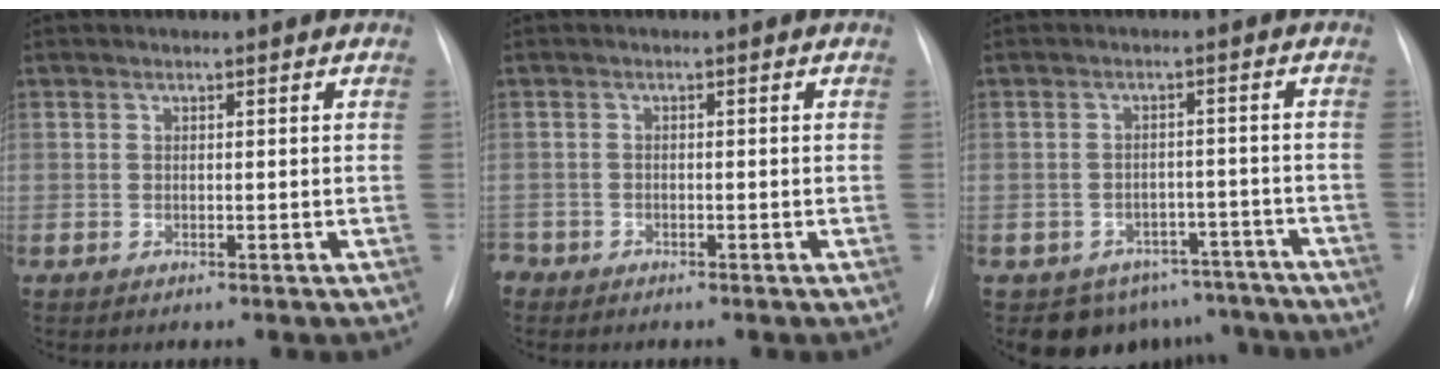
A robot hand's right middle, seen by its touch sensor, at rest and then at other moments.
{"total": 1.9, "force": [-1.6, 1.0, -0.2], "torque": [0.006, 0.002, -0.031]}
{"total": 9.7, "force": [-7.7, 5.8, 0.7], "torque": [0.016, 0.030, -0.088]}